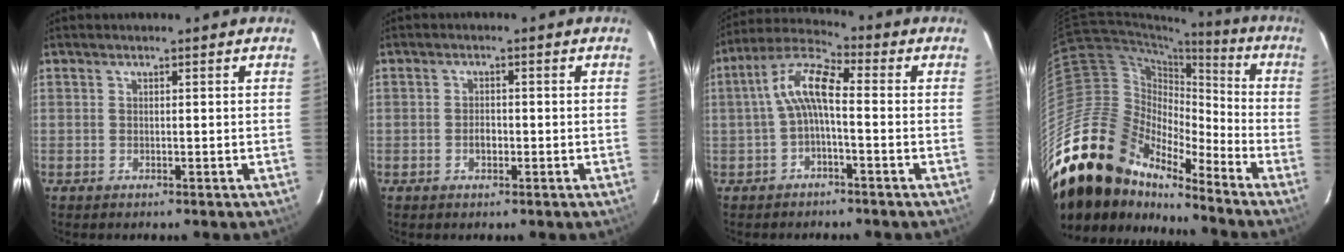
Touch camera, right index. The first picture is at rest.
{"total": 1.8, "force": [-0.6, 1.2, 1.1], "torque": [-0.022, 0.004, -0.011]}
{"total": 7.8, "force": [-1.0, 2.0, 7.5], "torque": [-0.164, 0.023, -0.023]}
{"total": 24.1, "force": [-19.2, 10.9, 9.7], "torque": [-0.182, 0.012, -0.353]}